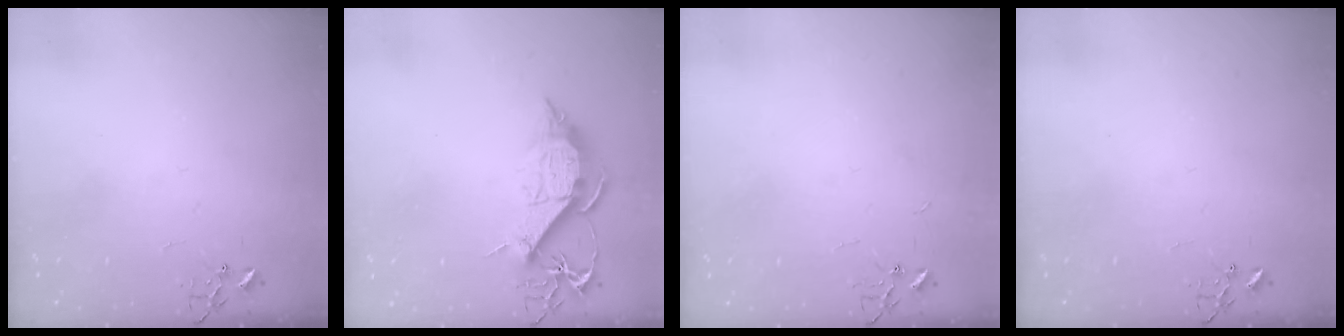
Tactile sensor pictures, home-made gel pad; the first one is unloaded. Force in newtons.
{"total": 11.4, "press": 11.3, "slide": 1.1}
{"total": 2.4, "press": 2.4, "slide": 0.3}
{"total": 0.0}